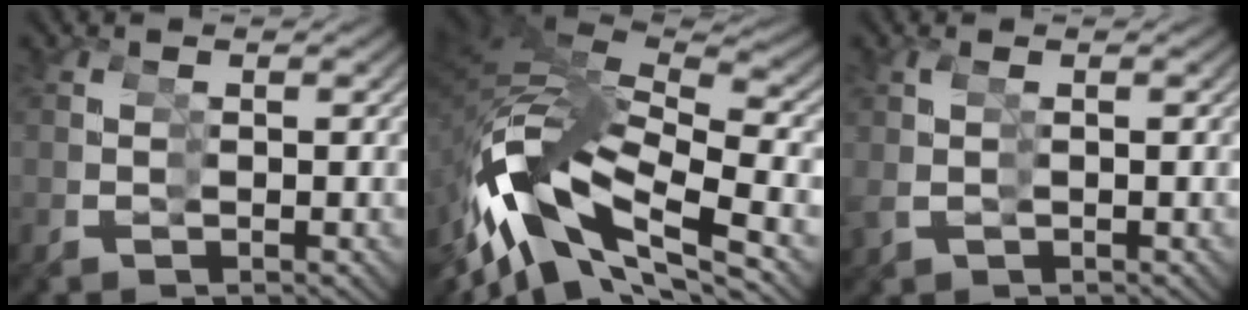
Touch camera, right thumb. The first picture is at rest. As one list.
[{"total": 10.0, "force": [0.2, 4.9, 8.7], "torque": [-0.205, 0.014, 0.002]}, {"total": 0.0}]